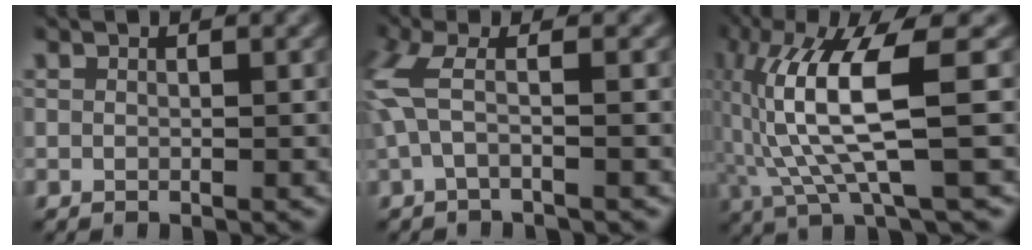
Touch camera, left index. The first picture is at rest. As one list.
[{"total": 3.5, "force": [0.1, 0.9, 3.4], "torque": [-0.089, 0.005, -0.006]}, {"total": 9.5, "force": [0.0, 1.9, 9.3], "torque": [-0.189, 0.004, 0.005]}]